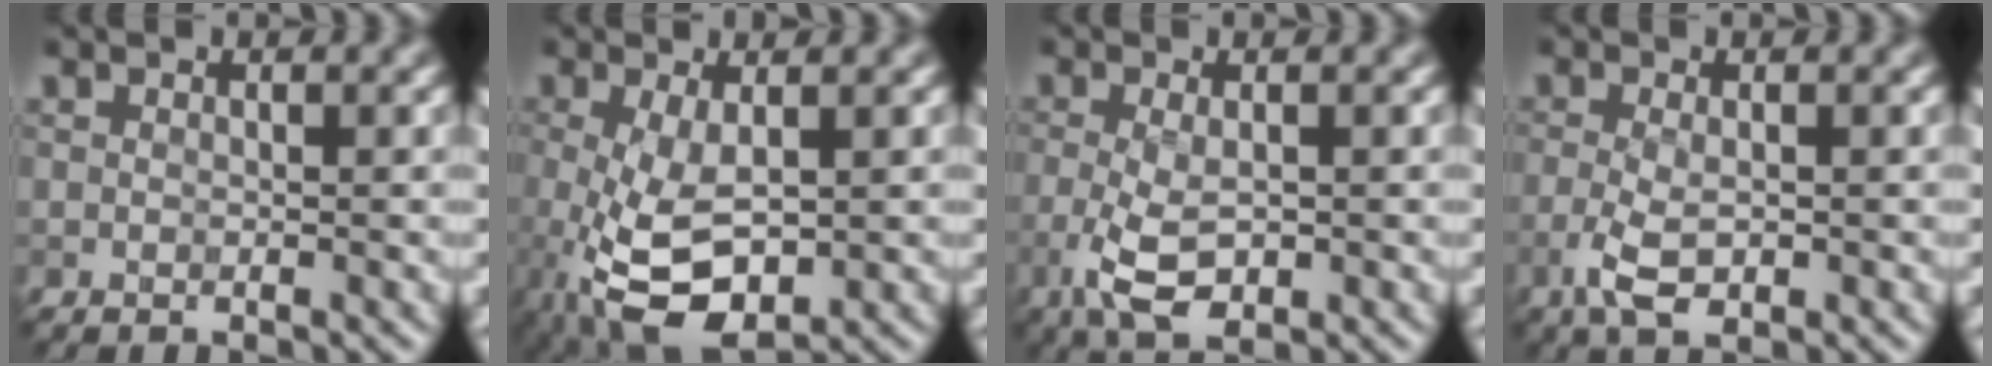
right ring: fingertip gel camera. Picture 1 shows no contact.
{"total": 6.2, "force": [-1.4, 2.7, 5.4], "torque": [-0.127, -0.014, -0.018]}
{"total": 3.6, "force": [-1.3, 1.3, 3.1], "torque": [-0.071, -0.009, -0.021]}
{"total": 2.8, "force": [-1.4, 0.9, 2.2], "torque": [-0.052, -0.008, -0.026]}